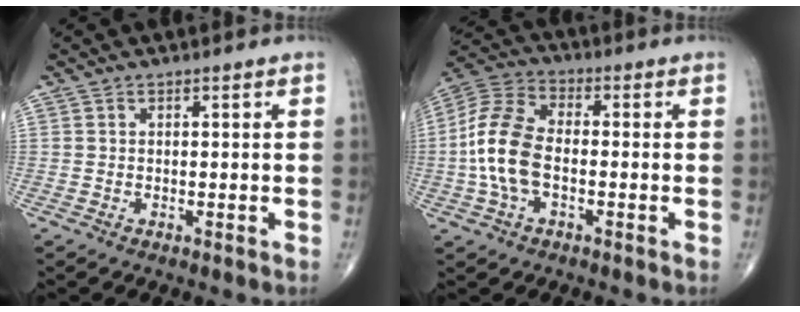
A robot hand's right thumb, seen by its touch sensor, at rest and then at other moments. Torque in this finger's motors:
{"motor_torque": [-0.52, 0.93, 1.30, 0.16, 0.35]}